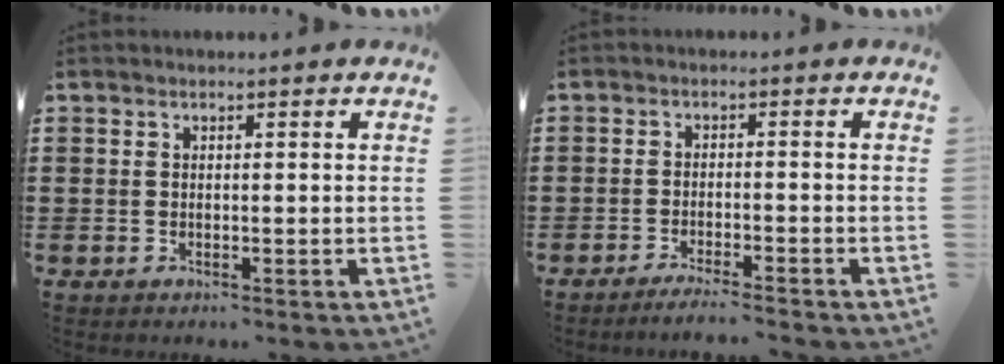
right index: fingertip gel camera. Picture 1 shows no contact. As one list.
[{"total": 2.6, "force": [-2.4, -0.4, 0.8], "torque": [-0.013, -0.002, -0.048]}]